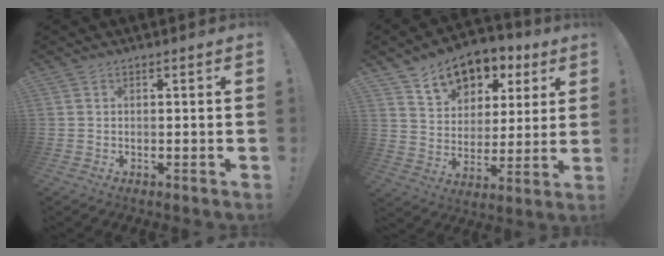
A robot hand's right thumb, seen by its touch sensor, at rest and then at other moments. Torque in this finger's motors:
{"motor_torque": [-0.43, 1.52, 0.12, 0.37, 0.31]}